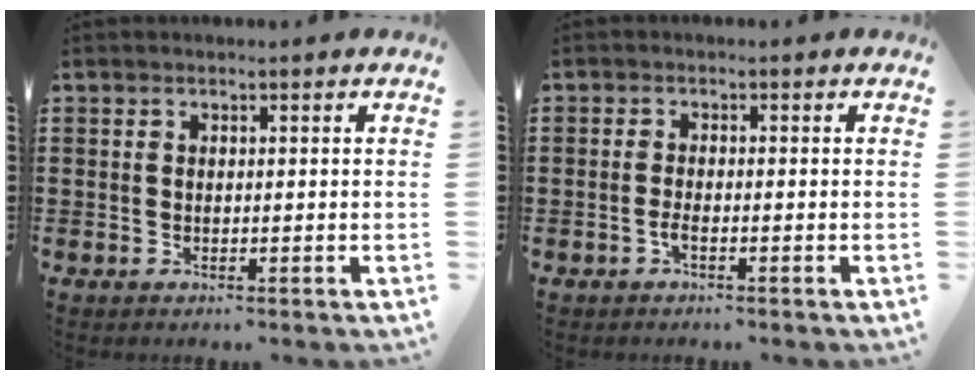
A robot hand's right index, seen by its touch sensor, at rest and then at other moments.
{"total": 1.3, "force": [-0.7, 0.2, 1.1], "torque": [-0.030, -0.006, -0.014]}